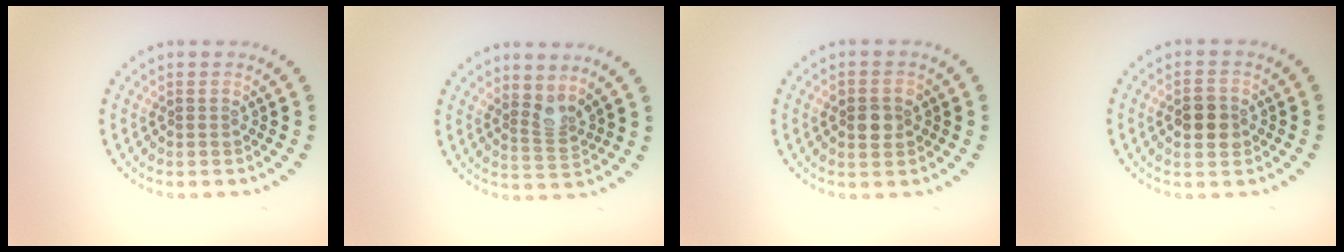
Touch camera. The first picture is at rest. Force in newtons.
{"total": 2.1, "press": 1.5, "slide": 1.4}
{"total": 2.5, "press": 2.5, "slide": 0.2}
{"total": 3.0, "press": 3.0, "slide": 0.1}